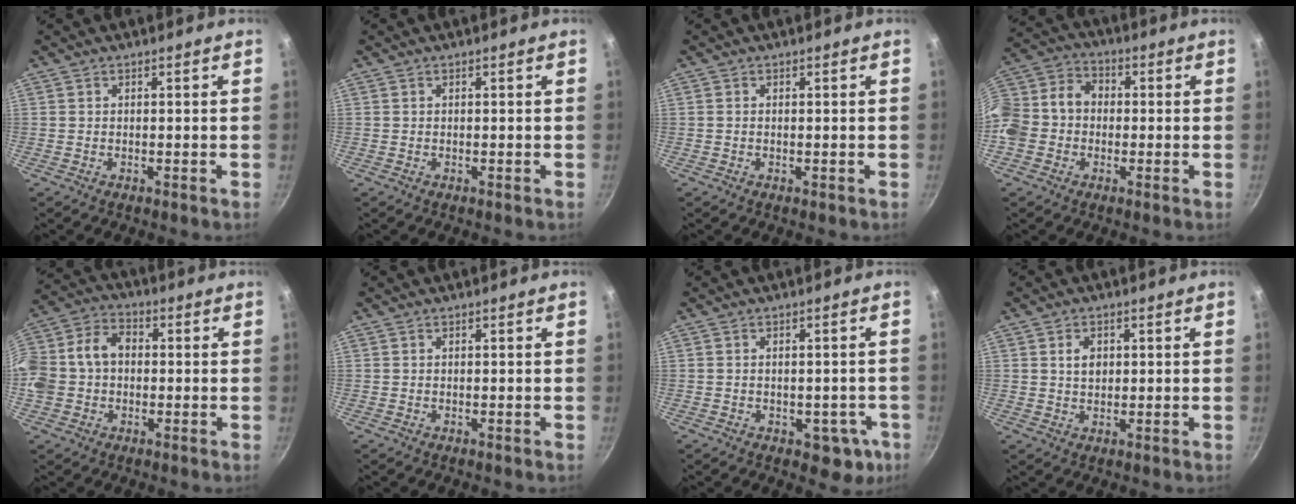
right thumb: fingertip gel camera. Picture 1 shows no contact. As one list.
[{"total": 0.0}, {"total": 0.0}, {"total": 14.5, "force": [-1.6, 11.9, 8.1], "torque": [-0.152, 0.049, -0.048]}, {"total": 14.9, "force": [0.0, 11.4, 9.6], "torque": [-0.191, 0.047, -0.014]}, {"total": 0.0}, {"total": 6.4, "force": [-2.2, 4.0, 4.4], "torque": [-0.022, 0.017, -0.014]}, {"total": 3.2, "force": [0.7, 2.3, 2.0], "torque": [-0.023, -0.001, 0.014]}]